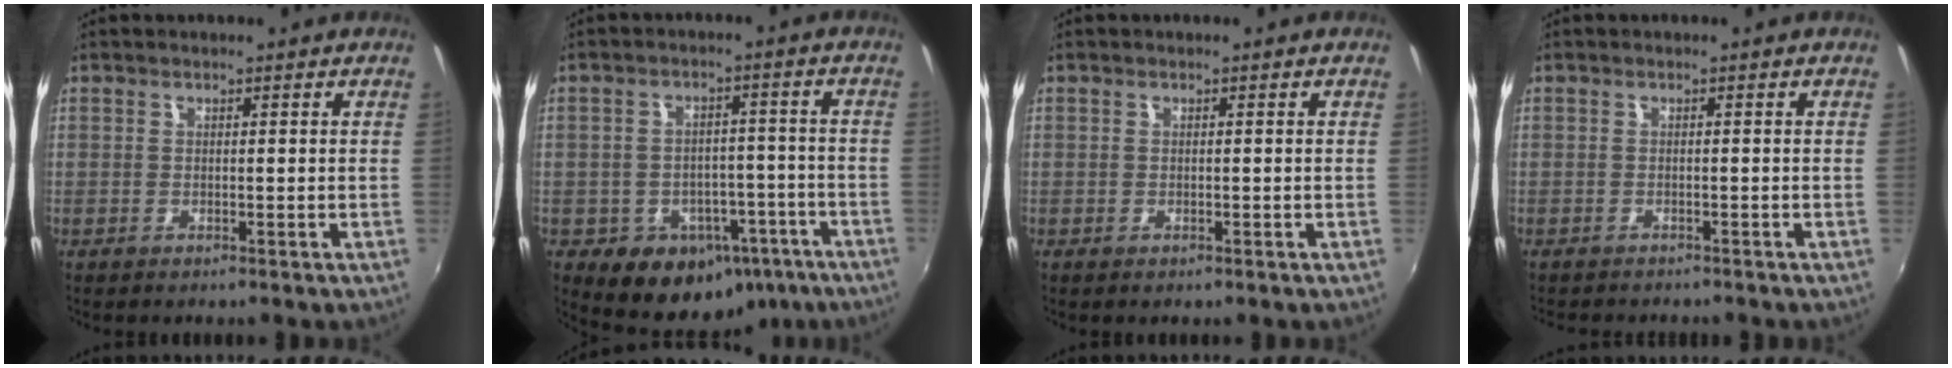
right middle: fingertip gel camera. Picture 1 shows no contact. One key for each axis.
{"total": 14.4, "fx": -8.2, "fy": 10.4, "fz": 5.8, "tx": -0.106, "ty": 0.030, "tz": -0.081}
{"total": 0.0}
{"total": 3.1, "fx": -2.9, "fy": 0.7, "fz": 0.8, "tx": -0.024, "ty": -0.015, "tz": -0.044}